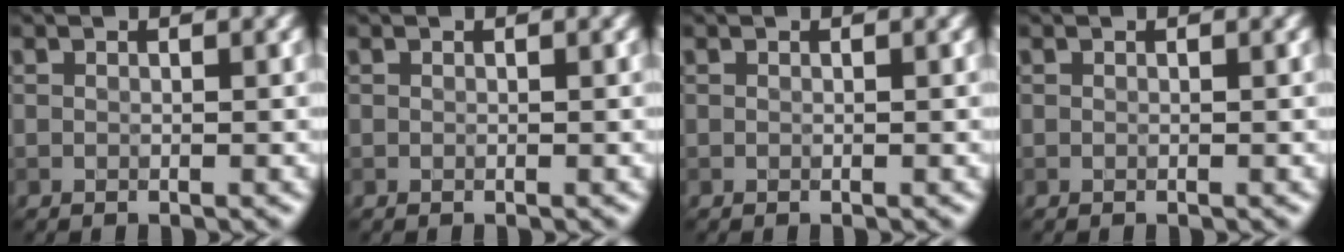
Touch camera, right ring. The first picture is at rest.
{"total": 0.0}
{"total": 0.0}
{"total": 0.0}